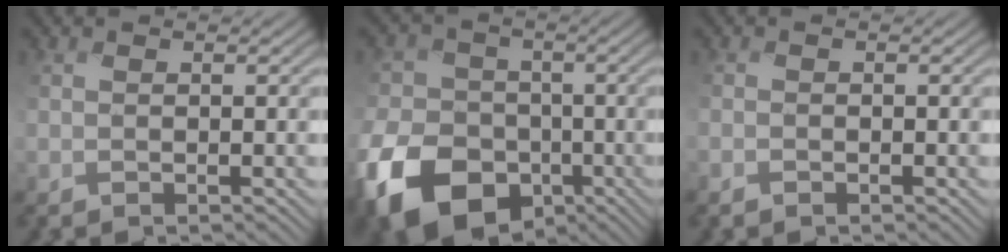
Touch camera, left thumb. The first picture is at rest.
{"total": 15.4, "force": [-6.7, 11.4, 7.9], "torque": [-0.208, -0.044, -0.128]}
{"total": 1.1, "force": [-0.8, 0.6, 0.4], "torque": [-0.010, -0.003, -0.016]}